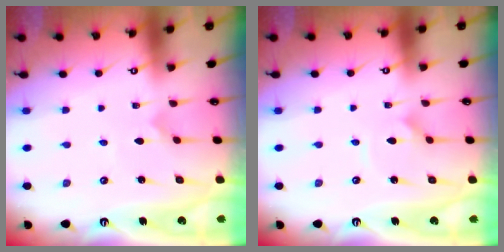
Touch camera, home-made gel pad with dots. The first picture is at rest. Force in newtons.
{"total": 3.5, "press": 3.5, "slide": 0.3}